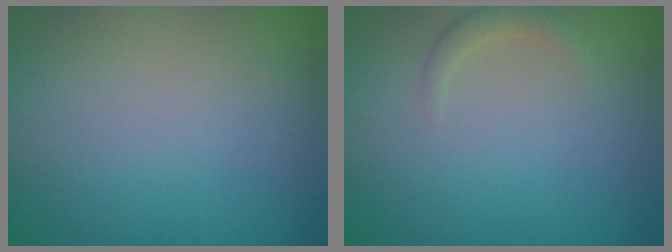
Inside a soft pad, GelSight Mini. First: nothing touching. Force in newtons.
{"total": 1.2, "press": 1.2, "slide": 0.0}